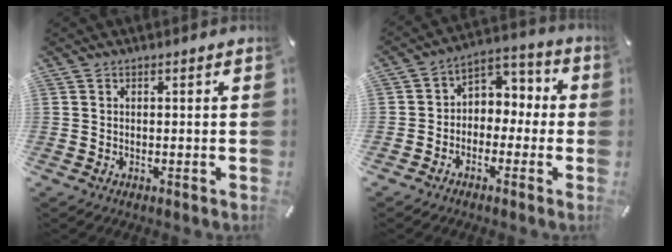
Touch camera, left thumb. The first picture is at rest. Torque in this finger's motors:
{"motor_torque": [0.21, 0.22, 0.59, 0.29, 0.01]}